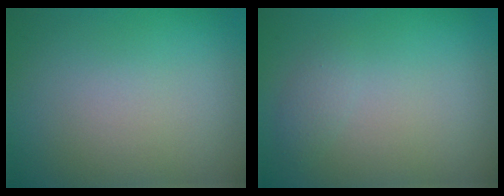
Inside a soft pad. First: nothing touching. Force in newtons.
{"total": 1.1, "press": 1.1, "slide": 0.1}